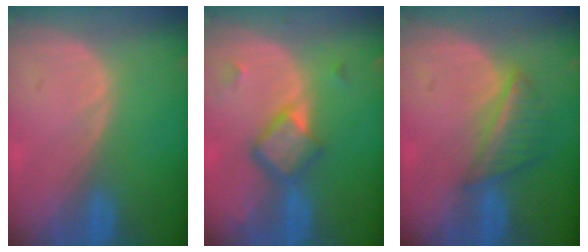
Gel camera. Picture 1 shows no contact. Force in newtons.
{"total": 5.9, "press": 5.0, "slide": 3.0}
{"total": 5.6, "press": 5.1, "slide": 2.2}